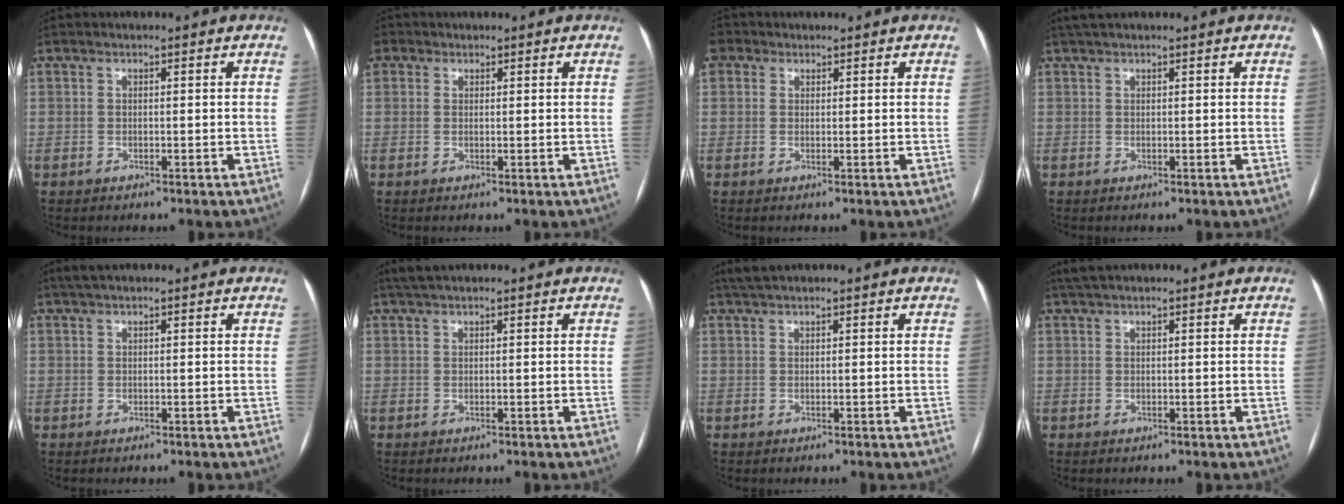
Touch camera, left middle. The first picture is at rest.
{"total": 2.2, "force": [1.0, 1.9, 0.5], "torque": [-0.009, 0.011, 0.017]}
{"total": 2.8, "force": [1.2, 2.4, 0.7], "torque": [-0.014, 0.017, 0.021]}
{"total": 2.4, "force": [2.0, 0.2, 1.3], "torque": [-0.021, 0.028, 0.036]}
{"total": 1.8, "force": [1.4, 0.1, 1.2], "torque": [-0.019, 0.023, 0.025]}
{"total": 2.4, "force": [2.0, 0.1, 1.3], "torque": [-0.023, 0.023, 0.039]}
{"total": 2.3, "force": [2.0, 0.0, 1.1], "torque": [-0.020, 0.021, 0.038]}
{"total": 2.2, "force": [1.8, 0.1, 1.2], "torque": [-0.020, 0.024, 0.035]}